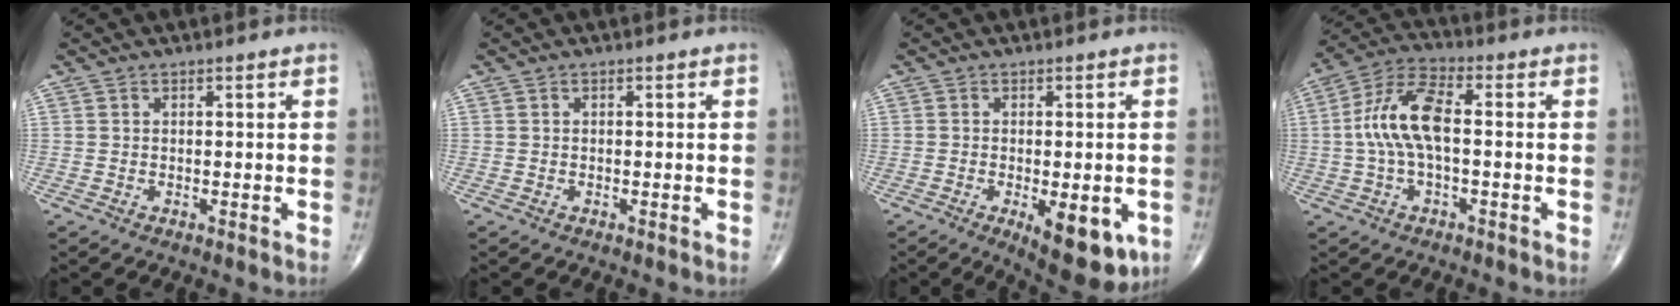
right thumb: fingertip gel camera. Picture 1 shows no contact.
{"total": 0.0}
{"total": 11.4, "force": [-4.1, 4.6, 9.6], "torque": [-0.114, -0.011, -0.048]}
{"total": 11.0, "force": [-0.2, 4.8, 10.0], "torque": [-0.216, 0.035, -0.008]}